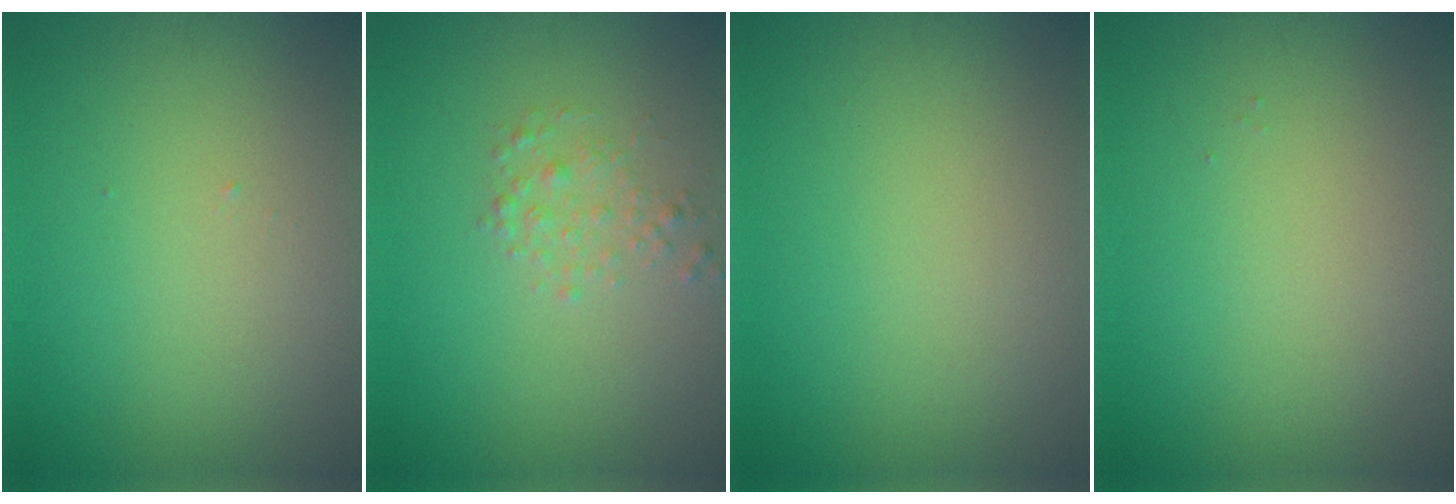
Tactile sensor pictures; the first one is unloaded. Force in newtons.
{"total": 1.4, "press": 1.4, "slide": 0.0}
{"total": 0.0}
{"total": 0.0}